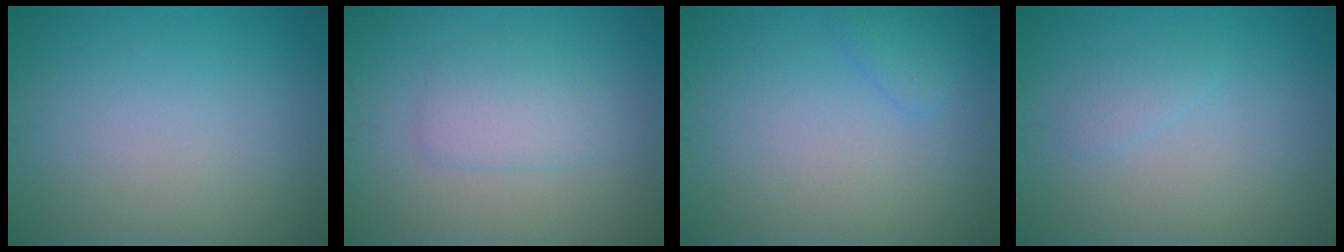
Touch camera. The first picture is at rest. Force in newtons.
{"total": 2.3, "press": 2.3, "slide": 0.1}
{"total": 1.2, "press": 1.2, "slide": 0.1}
{"total": 1.0, "press": 1.0, "slide": 0.1}